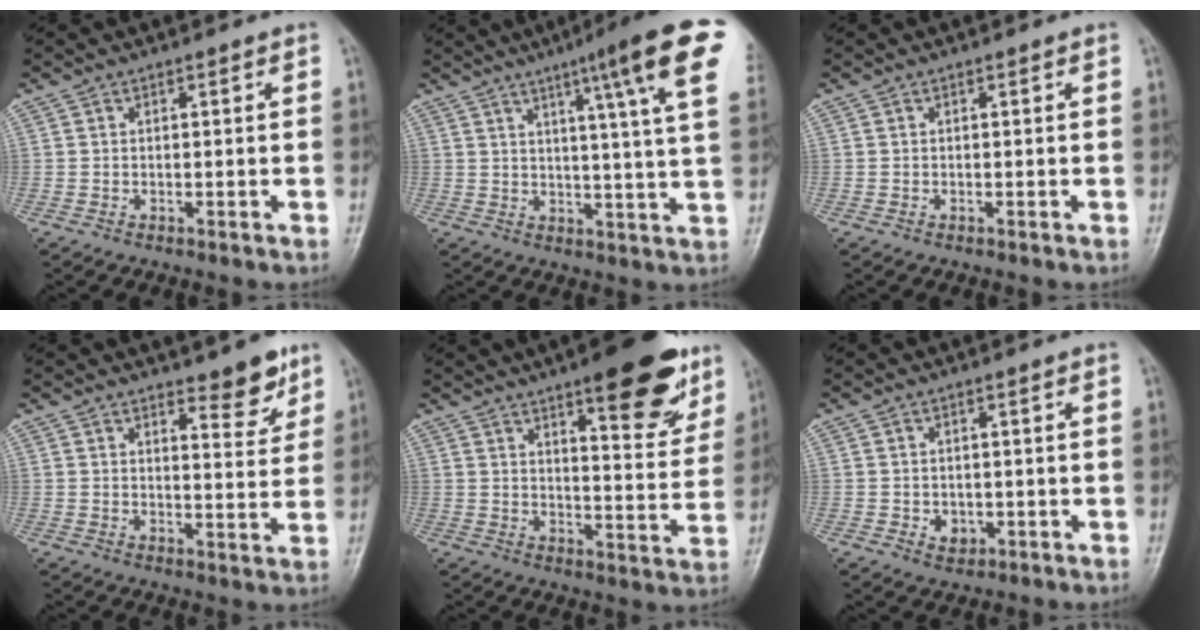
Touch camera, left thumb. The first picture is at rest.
{"total": 16.9, "force": [8.4, 0.9, 14.6], "torque": [-0.191, -0.026, 0.096]}
{"total": 0.0}
{"total": 6.4, "force": [4.6, 2.2, 3.9], "torque": [-0.029, -0.034, 0.060]}
{"total": 16.4, "force": [9.9, 5.1, 12.1], "torque": [-0.121, -0.049, 0.137]}
{"total": 2.7, "force": [-0.6, 2.2, 1.5], "torque": [-0.012, 0.001, -0.002]}